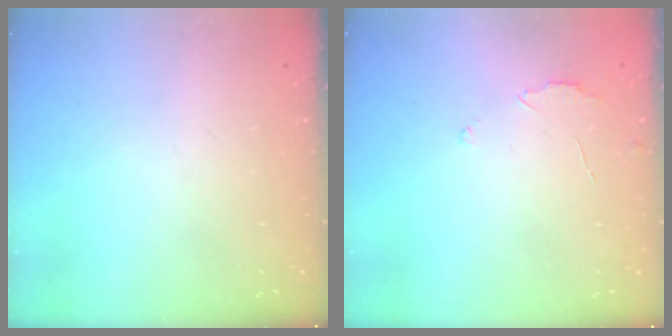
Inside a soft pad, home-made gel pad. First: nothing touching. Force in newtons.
{"total": 2.6, "press": 2.6, "slide": 0.2}